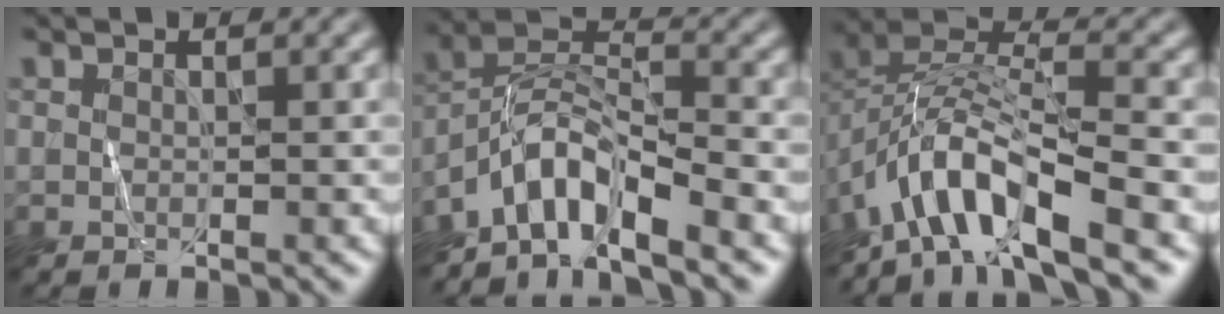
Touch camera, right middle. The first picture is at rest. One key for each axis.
{"total": 5.9, "fx": -5.0, "fy": 0.9, "fz": 3.0, "tx": -0.053, "ty": 0.010, "tz": -0.101}
{"total": 8.6, "fx": -5.9, "fy": 2.3, "fz": 5.9, "tx": -0.104, "ty": 0.008, "tz": -0.121}